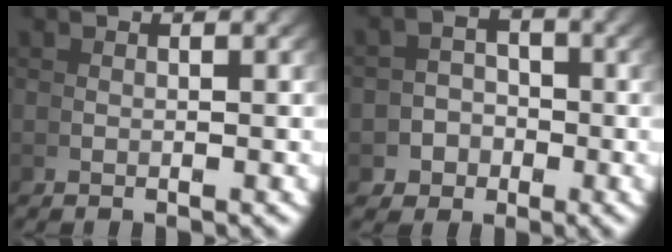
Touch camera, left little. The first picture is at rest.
{"total": 5.2, "force": [-2.1, 4.5, 1.6], "torque": [-0.022, -0.015, -0.038]}